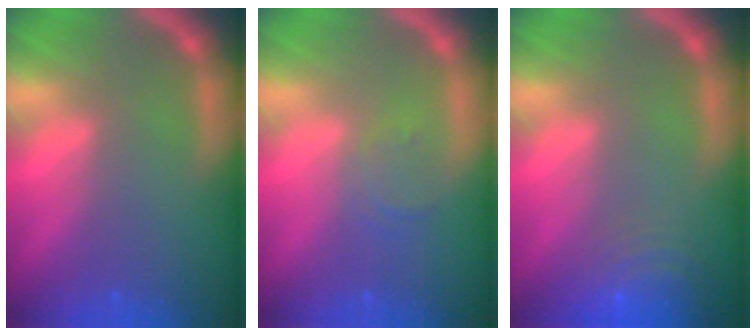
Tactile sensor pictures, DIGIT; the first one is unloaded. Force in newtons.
{"total": 1.9}
{"total": 7.0}